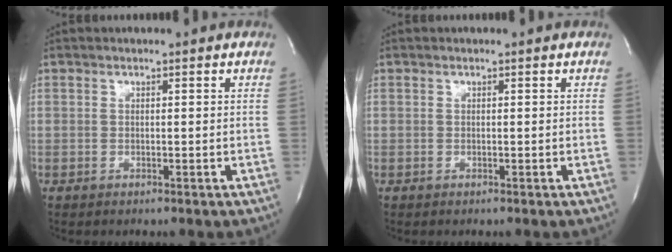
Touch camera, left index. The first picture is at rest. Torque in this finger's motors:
{"motor_torque": [0.00, 0.00, 0.00, 0.00]}